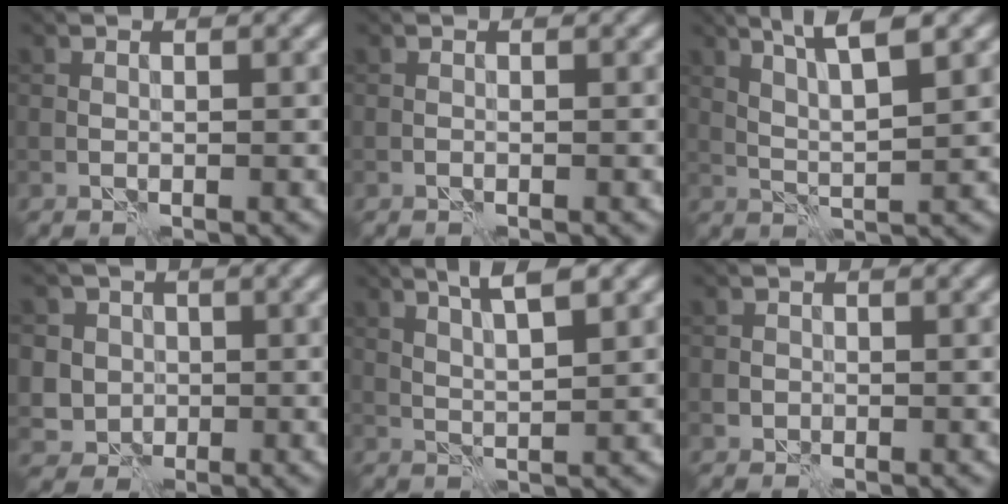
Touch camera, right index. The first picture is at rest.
{"total": 0.0}
{"total": 5.2, "force": [3.0, 0.8, 4.2], "torque": [-0.082, 0.004, 0.056]}
{"total": 6.1, "force": [1.2, 5.7, 2.0], "torque": [-0.039, 0.024, 0.006]}
{"total": 4.2, "force": [2.4, 0.7, 3.3], "torque": [-0.055, 0.006, 0.042]}
{"total": 0.7, "force": [0.0, 0.7, 0.0], "torque": [0.006, -0.004, -0.002]}